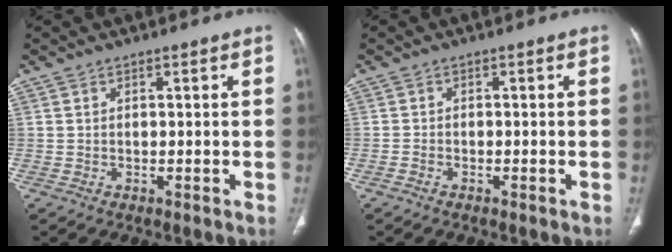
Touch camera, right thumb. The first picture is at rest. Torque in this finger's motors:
{"motor_torque": [-0.71, -0.17, -0.37, 0.40, -0.04]}